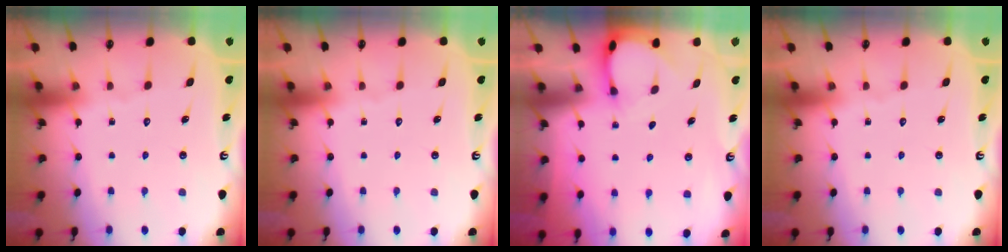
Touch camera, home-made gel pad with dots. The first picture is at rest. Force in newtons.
{"total": 0.0}
{"total": 3.4, "press": 3.4, "slide": 0.1}
{"total": 0.0}